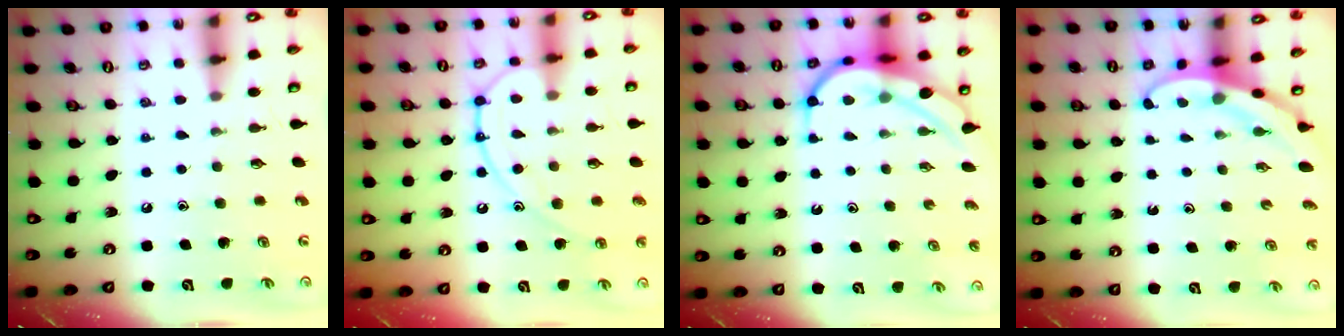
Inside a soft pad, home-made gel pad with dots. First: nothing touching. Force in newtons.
{"total": 13.9, "press": 13.8, "slide": 1.3}
{"total": 8.4, "press": 8.3, "slide": 0.5}
{"total": 3.1, "press": 3.1, "slide": 0.1}